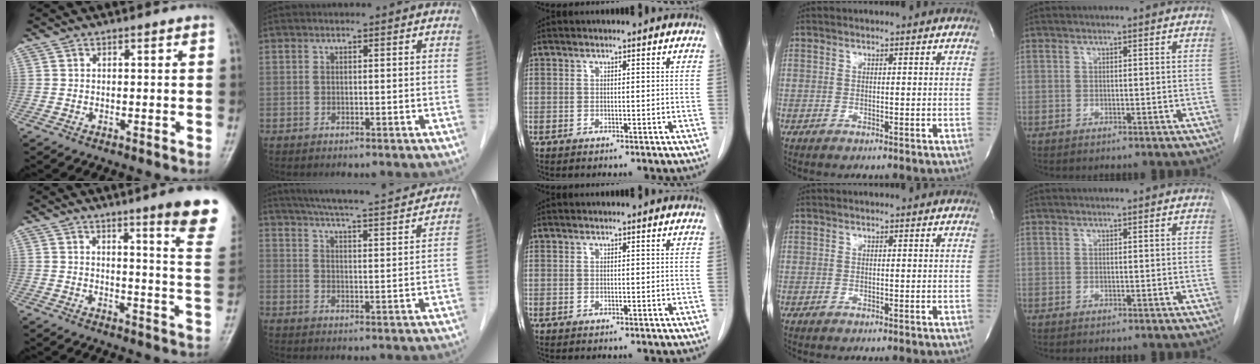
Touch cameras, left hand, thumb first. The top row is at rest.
{"thumb": {"total": 13.9, "force": [9.2, 0.6, 10.4], "torque": [-0.112, -0.056, 0.104]}, "index": {"total": 19.6, "force": [17.8, 1.5, 7.9], "torque": [-0.129, 0.000, 0.240]}}